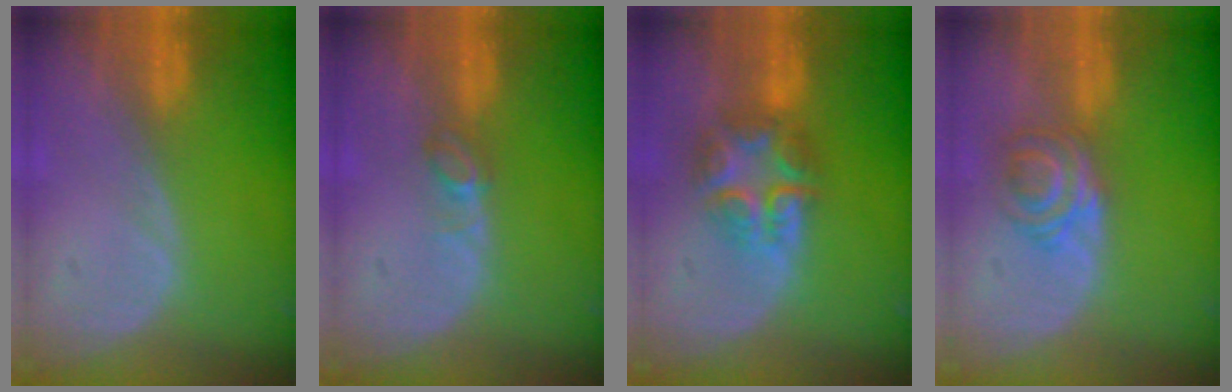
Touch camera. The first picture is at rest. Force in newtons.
{"total": 2.1, "press": 2.1, "slide": 0.4}
{"total": 7.8, "press": 6.7, "slide": 4.1}
{"total": 5.9, "press": 4.8, "slide": 3.4}